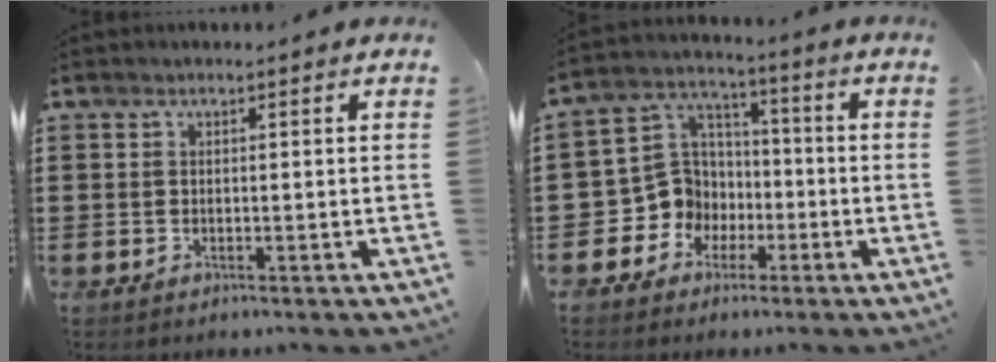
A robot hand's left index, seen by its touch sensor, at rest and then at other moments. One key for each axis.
{"total": 8.3, "fx": -2.1, "fy": 7.9, "fz": 1.8, "tx": -0.092, "ty": -0.001, "tz": -0.044}